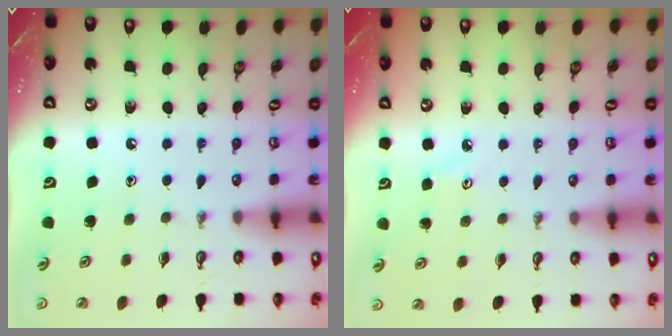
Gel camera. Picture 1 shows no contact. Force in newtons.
{"total": 2.6, "press": 2.6, "slide": 0.5}